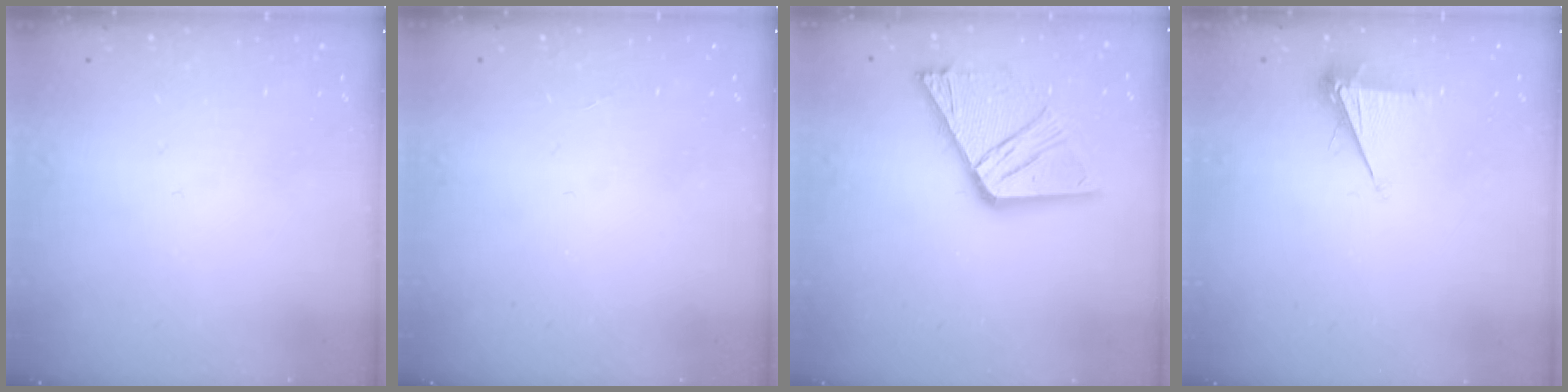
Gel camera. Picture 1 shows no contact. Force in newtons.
{"total": 0.0}
{"total": 19.2, "press": 19.1, "slide": 2.1}
{"total": 5.4, "press": 5.4, "slide": 0.8}